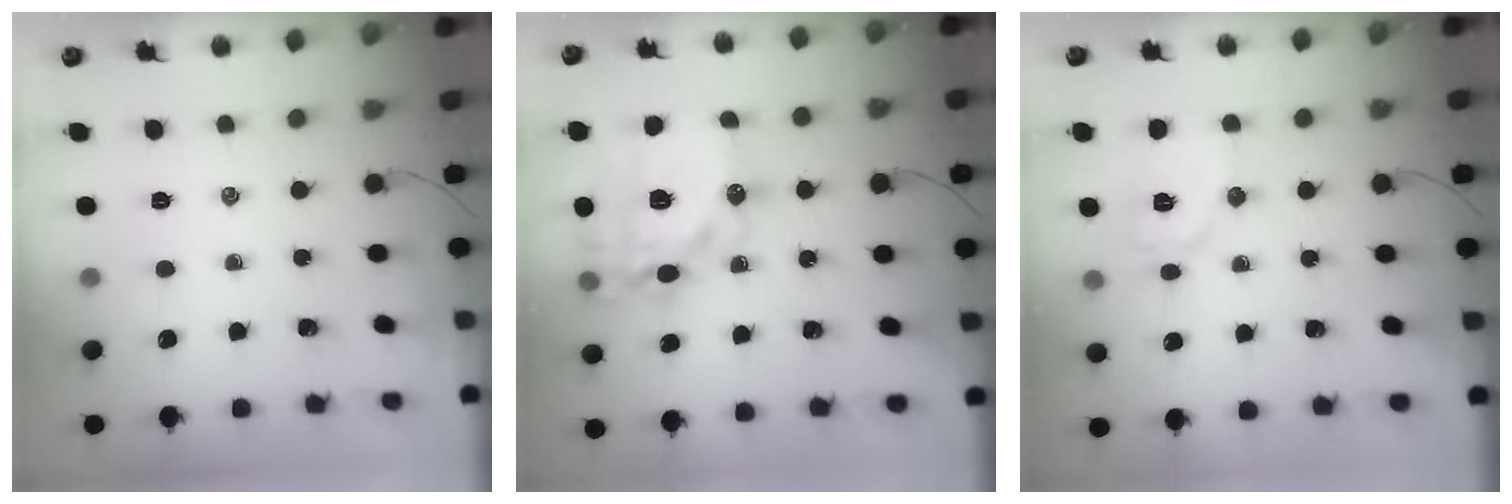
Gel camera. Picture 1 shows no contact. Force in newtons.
{"total": 21.8, "press": 21.5, "slide": 3.4}
{"total": 8.0, "press": 8.0, "slide": 0.3}